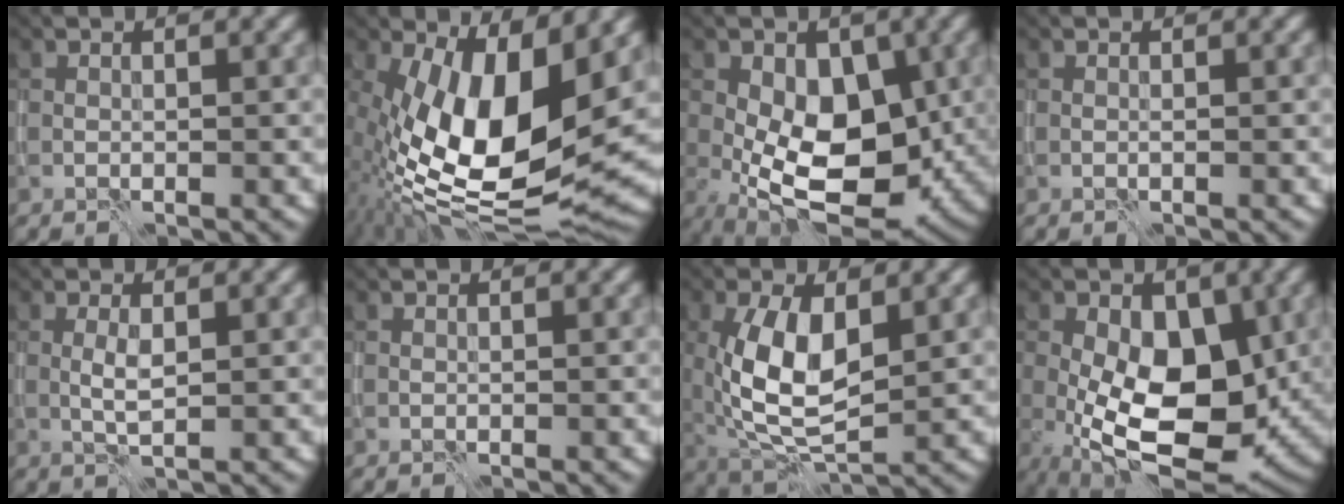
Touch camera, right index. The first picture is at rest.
{"total": 15.0, "force": [0.8, 7.1, 13.2], "torque": [-0.234, -0.011, 0.007]}
{"total": 10.3, "force": [-1.4, 6.0, 8.2], "torque": [-0.135, -0.008, -0.029]}
{"total": 0.0}
{"total": 1.6, "force": [0.0, 0.4, 1.5], "torque": [-0.036, 0.000, 0.001]}
{"total": 0.0}
{"total": 7.9, "force": [0.8, 3.8, 6.9], "torque": [-0.149, -0.004, 0.016]}
{"total": 12.2, "force": [-1.6, 6.8, 9.9], "torque": [-0.172, -0.013, -0.029]}